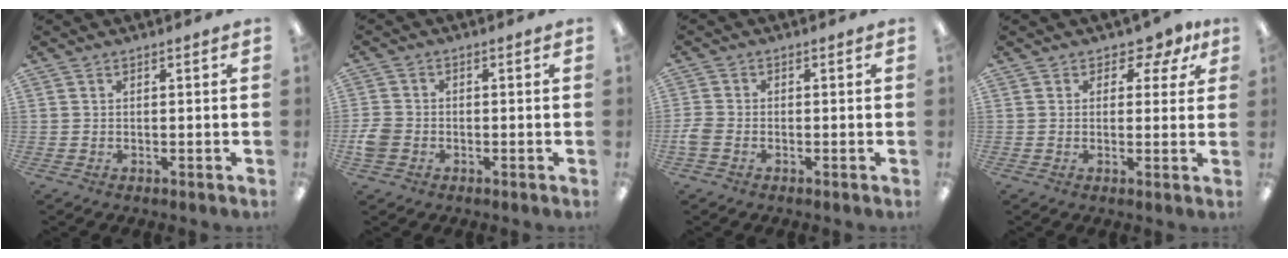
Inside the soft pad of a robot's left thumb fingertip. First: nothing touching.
{"total": 4.6, "force": [-1.6, 3.7, 2.3], "torque": [-0.046, 0.009, -0.030]}
{"total": 3.1, "force": [-1.3, 2.1, 1.9], "torque": [-0.041, 0.003, -0.025]}
{"total": 3.9, "force": [1.9, 2.9, 1.8], "torque": [-0.020, -0.006, 0.030]}